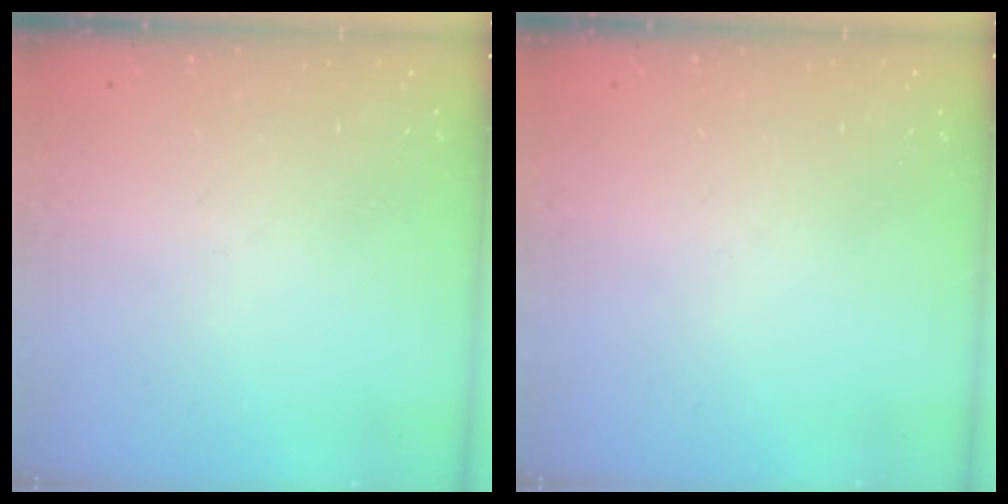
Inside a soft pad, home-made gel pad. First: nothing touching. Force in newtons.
{"total": 0.0}